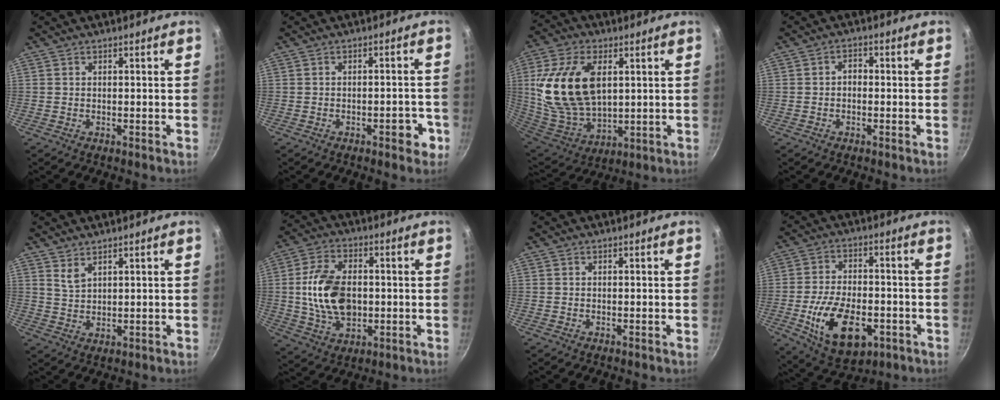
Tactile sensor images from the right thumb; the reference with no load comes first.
{"total": 4.3, "force": [-2.0, 1.9, 3.3], "torque": [-0.028, 0.019, -0.024]}
{"total": 20.4, "force": [4.3, 12.4, 15.6], "torque": [-0.290, -0.020, 0.092]}
{"total": 2.1, "force": [-0.5, 1.5, 1.4], "torque": [-0.015, 0.014, -0.010]}
{"total": 3.1, "force": [2.3, 1.2, 1.6], "torque": [-0.031, -0.019, 0.048]}
{"total": 14.2, "force": [0.0, 9.3, 10.8], "torque": [-0.181, 0.009, 0.002]}
{"total": 0.0}
{"total": 15.9, "force": [-5.1, 9.0, 12.1], "torque": [-0.194, 0.013, -0.075]}